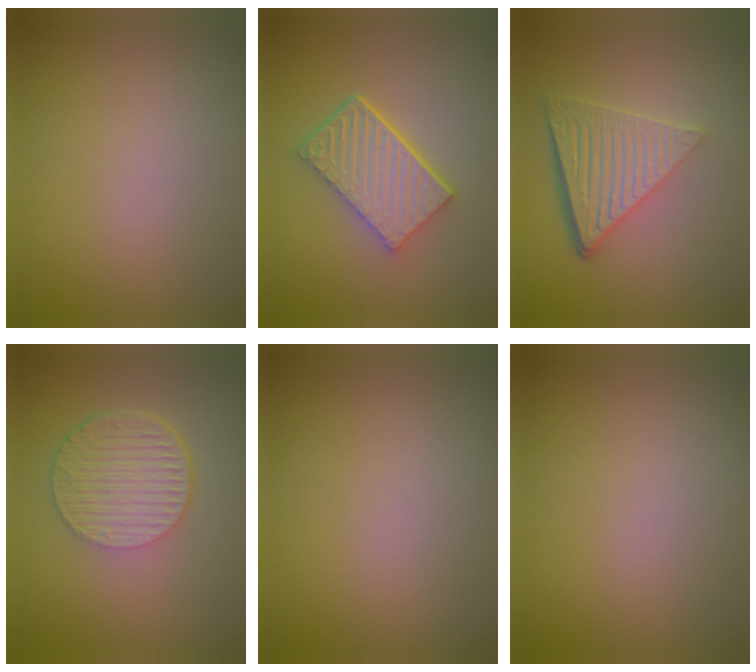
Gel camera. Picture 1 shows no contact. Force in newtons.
{"total": 5.9, "press": 4.2, "slide": 4.2}
{"total": 6.6, "press": 4.3, "slide": 4.9}
{"total": 6.1, "press": 4.1, "slide": 4.5}
{"total": 0.0}
{"total": 0.0}